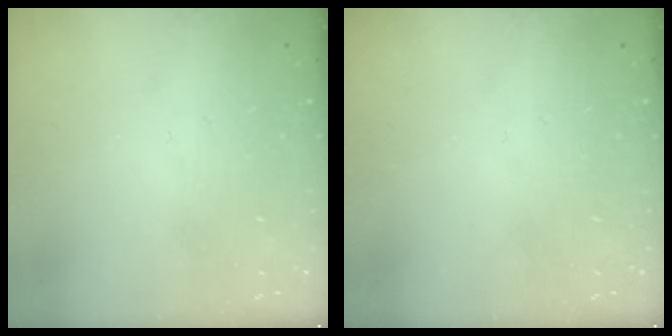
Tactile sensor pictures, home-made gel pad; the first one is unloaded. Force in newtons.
{"total": 0.0}